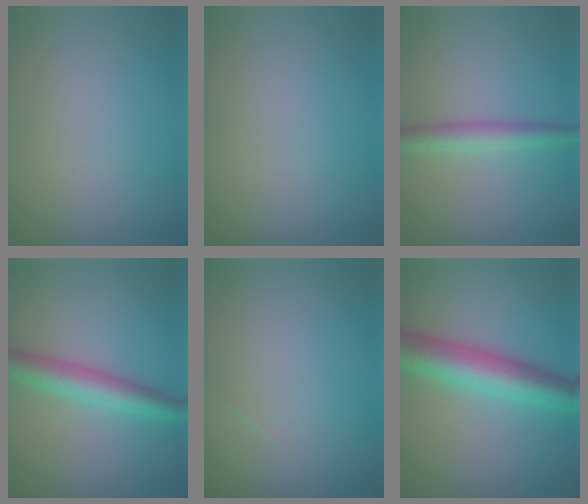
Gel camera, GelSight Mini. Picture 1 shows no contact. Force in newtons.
{"total": 0.0}
{"total": 2.7, "press": 2.7, "slide": 0.1}
{"total": 4.3, "press": 4.3, "slide": 0.1}
{"total": 0.0}
{"total": 6.9, "press": 6.9, "slide": 0.2}